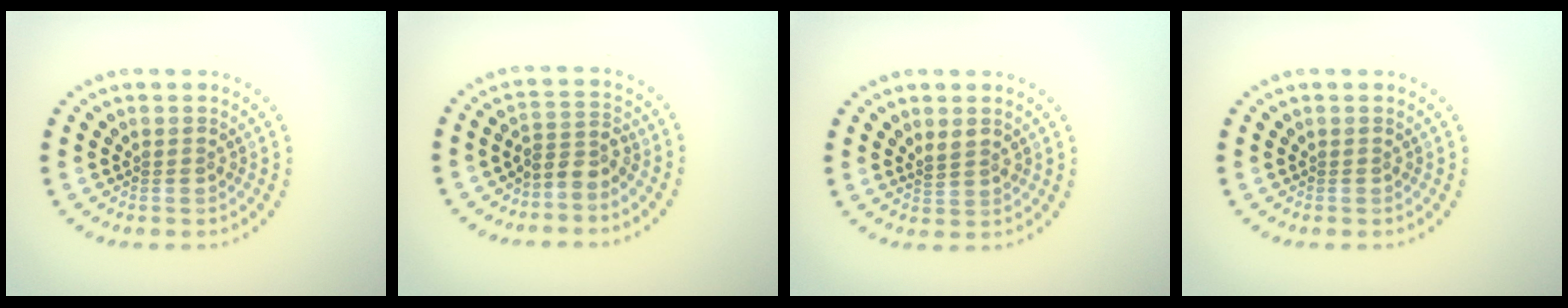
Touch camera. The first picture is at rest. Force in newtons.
{"total": 2.4, "press": 1.8, "slide": 1.6}
{"total": 1.5, "press": 1.3, "slide": 0.7}
{"total": 0.0}